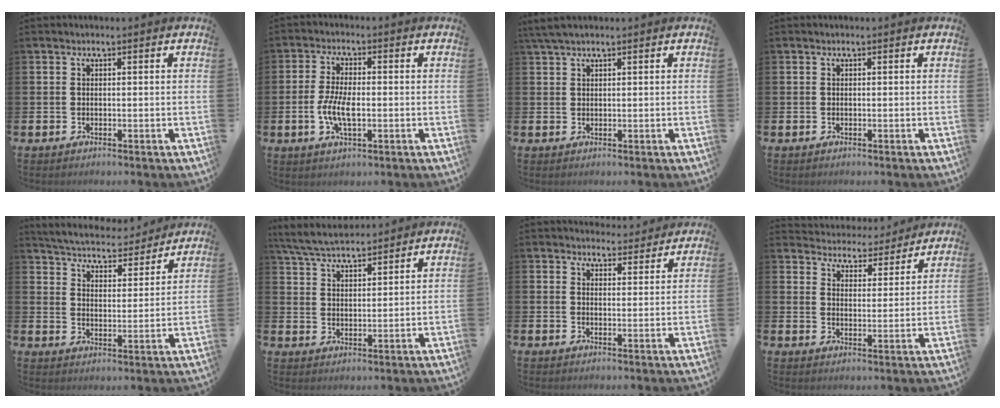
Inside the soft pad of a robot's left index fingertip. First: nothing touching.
{"total": 5.1, "force": [-0.9, 2.1, 4.5], "torque": [-0.090, 0.000, -0.021]}
{"total": 2.4, "force": [1.9, 0.5, 1.4], "torque": [-0.036, 0.007, 0.036]}
{"total": 0.0}
{"total": 5.4, "force": [5.3, 1.0, 0.5], "torque": [-0.040, -0.041, 0.090]}
{"total": 5.6, "force": [5.4, 0.8, 1.2], "torque": [-0.048, -0.024, 0.099]}
{"total": 3.6, "force": [3.5, 0.9, -0.1], "torque": [0.005, -0.020, 0.063]}
{"total": 4.8, "force": [4.6, 1.1, -0.3], "torque": [-0.015, -0.042, 0.078]}